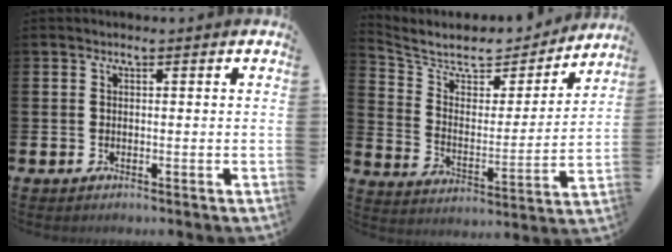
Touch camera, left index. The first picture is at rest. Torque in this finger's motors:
{"motor_torque": [0.43, -0.31, -0.08, 0.04]}